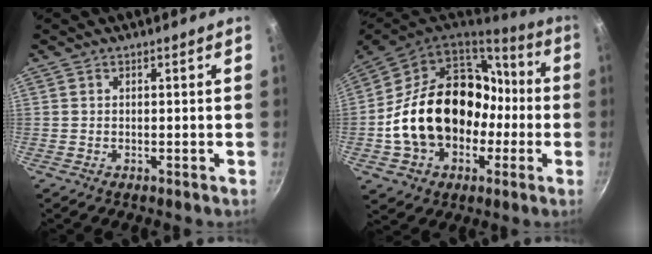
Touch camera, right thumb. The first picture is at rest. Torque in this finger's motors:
{"motor_torque": [-0.49, 2.14, 1.77, -0.99, 0.77]}